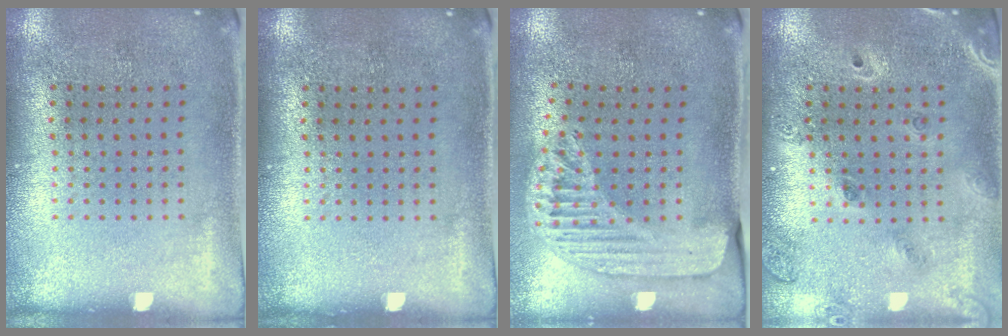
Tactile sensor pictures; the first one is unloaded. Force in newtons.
{"total": 0.0}
{"total": 1.5, "press": 1.5, "slide": 0.3}
{"total": 1.5, "press": 1.3, "slide": 0.7}